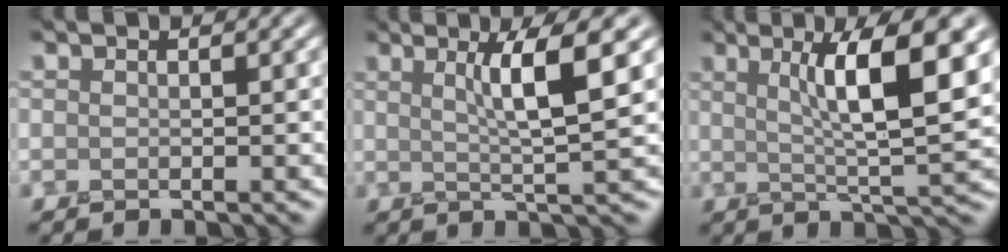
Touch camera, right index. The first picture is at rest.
{"total": 5.1, "force": [1.8, 0.6, 4.8], "torque": [-0.069, 0.006, 0.029]}
{"total": 8.1, "force": [2.7, 1.5, 7.5], "torque": [-0.101, 0.008, 0.042]}